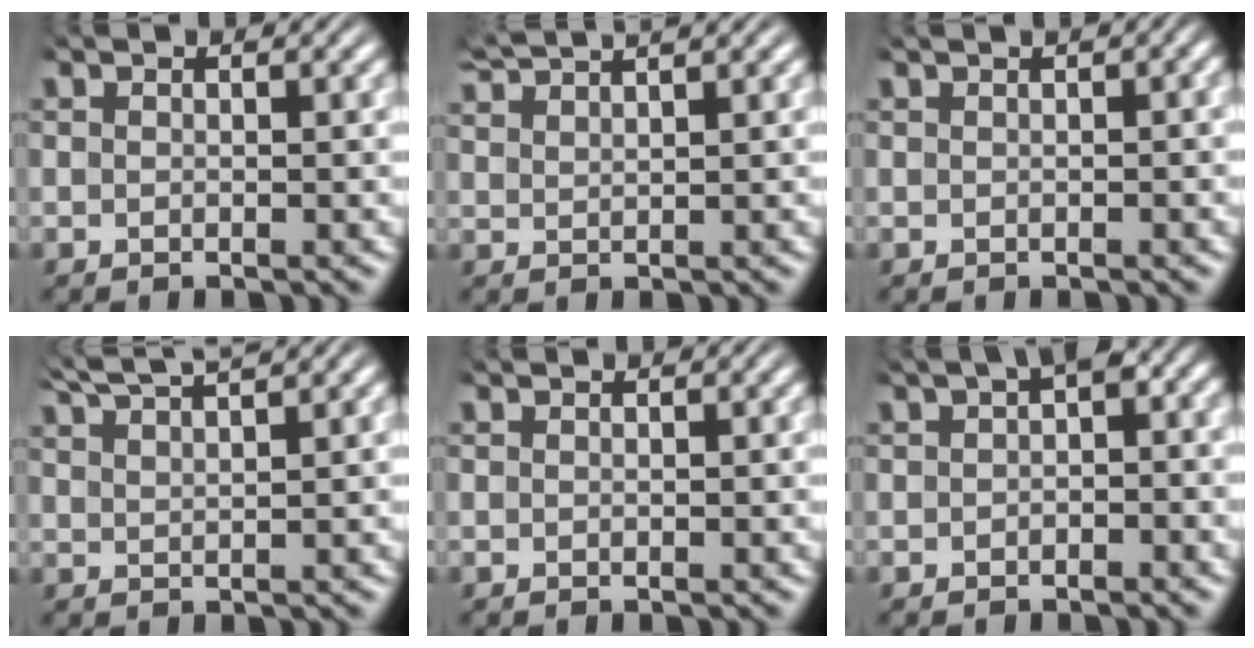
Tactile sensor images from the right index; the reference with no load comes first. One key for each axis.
{"total": 3.5, "fx": 3.3, "fy": -0.3, "fz": 1.0, "tx": -0.016, "ty": 0.006, "tz": 0.063}
{"total": 0.6, "fx": 0.1, "fy": 0.0, "fz": 0.6, "tx": -0.002, "ty": 0.004, "tz": 0.000}
{"total": 5.1, "fx": 4.6, "fy": 0.5, "fz": 2.3, "tx": -0.039, "ty": 0.006, "tz": 0.080}
{"total": 0.0}
{"total": 2.3, "fx": 0.4, "fy": 0.9, "fz": 2.1, "tx": -0.020, "ty": 0.005, "tz": 0.006}